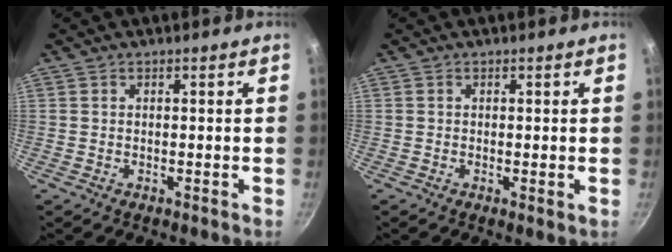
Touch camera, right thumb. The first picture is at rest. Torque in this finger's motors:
{"motor_torque": [-0.29, -0.21, -0.37, 0.16, -0.01]}